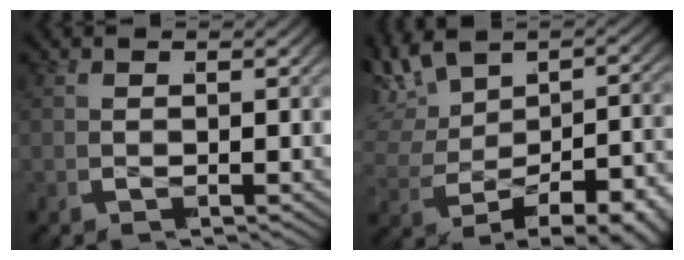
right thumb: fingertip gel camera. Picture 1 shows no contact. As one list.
[{"total": 7.9, "force": [-0.4, 5.1, 5.9], "torque": [-0.135, -0.018, 0.006]}]